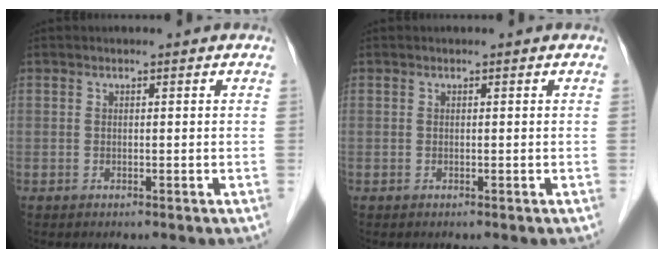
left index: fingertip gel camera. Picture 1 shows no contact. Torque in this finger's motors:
{"motor_torque": [-0.01, 0.00, 0.00, 0.00]}